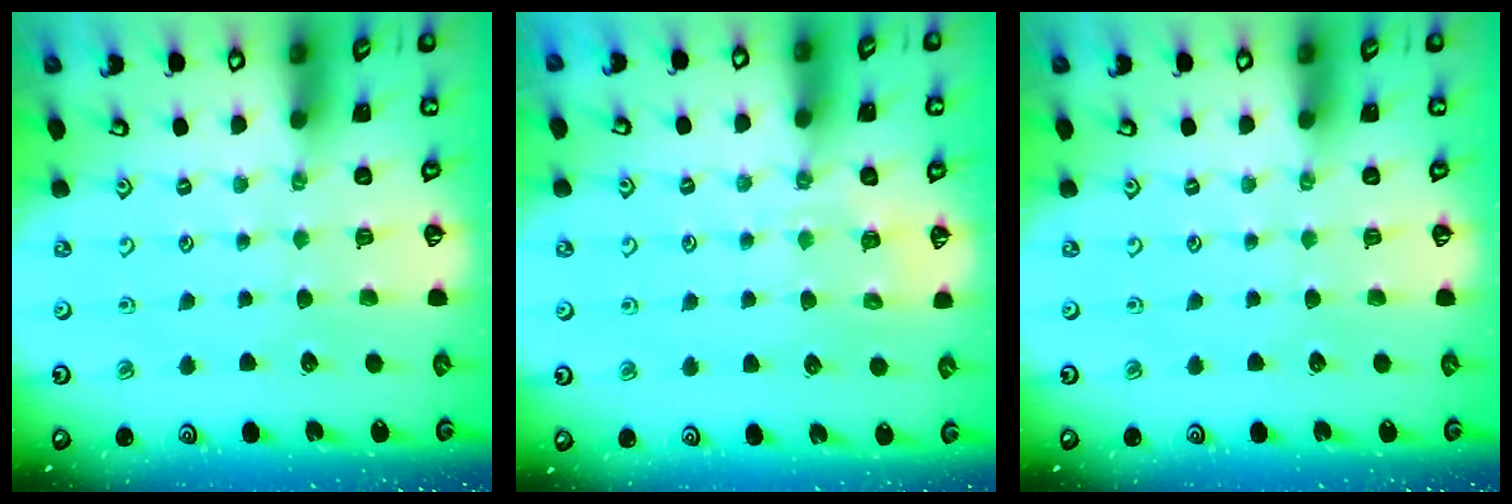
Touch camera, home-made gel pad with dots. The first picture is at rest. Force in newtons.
{"total": 4.5, "press": 4.4, "slide": 0.6}
{"total": 0.0}